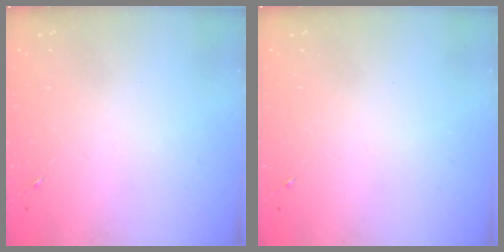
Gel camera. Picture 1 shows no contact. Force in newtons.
{"total": 0.0}